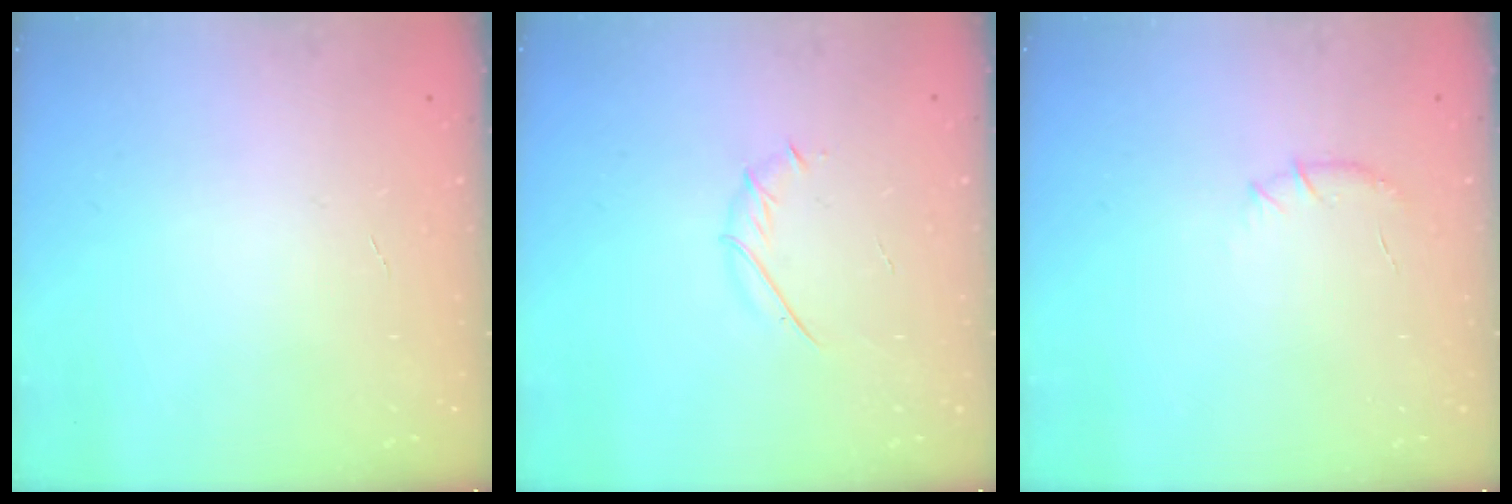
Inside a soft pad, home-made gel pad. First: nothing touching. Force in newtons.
{"total": 2.7, "press": 2.6, "slide": 0.8}
{"total": 5.7, "press": 5.6, "slide": 1.5}